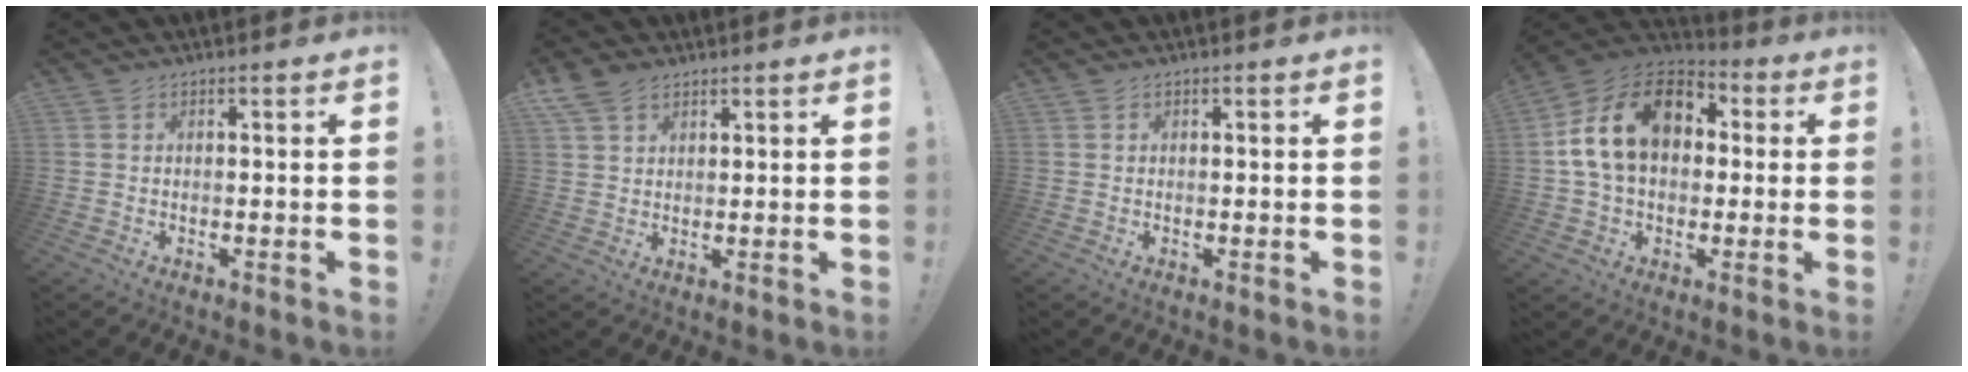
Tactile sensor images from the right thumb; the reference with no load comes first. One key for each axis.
{"total": 6.3, "fx": 4.1, "fy": 3.8, "fz": 2.8, "tx": -0.048, "ty": -0.010, "tz": 0.079}
{"total": 0.0}
{"total": 19.3, "fx": 4.3, "fy": 13.3, "fz": 13.3, "tx": -0.219, "ty": 0.008, "tz": 0.078}